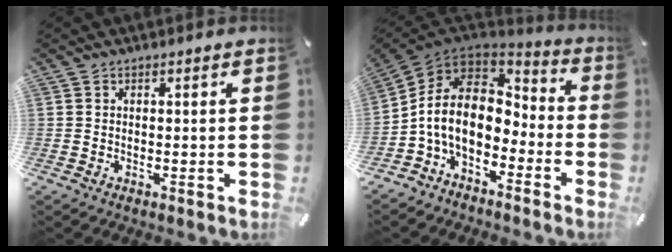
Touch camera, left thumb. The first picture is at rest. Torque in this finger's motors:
{"motor_torque": [-0.06, 2.81, 1.53, 1.24, 0.26]}